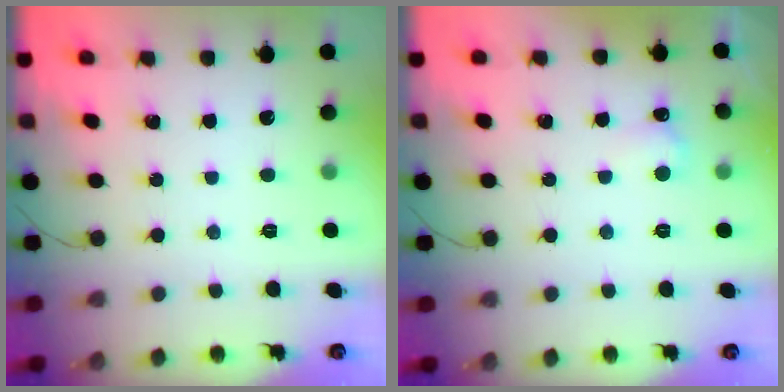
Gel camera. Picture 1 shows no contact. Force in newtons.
{"total": 4.3, "press": 4.1, "slide": 1.2}